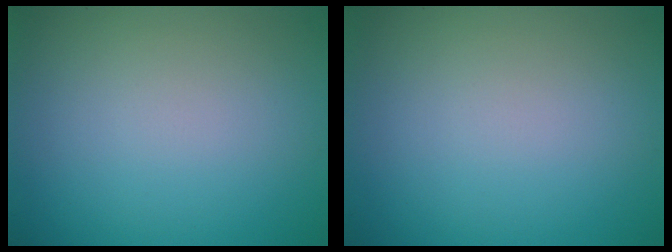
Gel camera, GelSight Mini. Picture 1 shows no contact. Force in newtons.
{"total": 0.0}